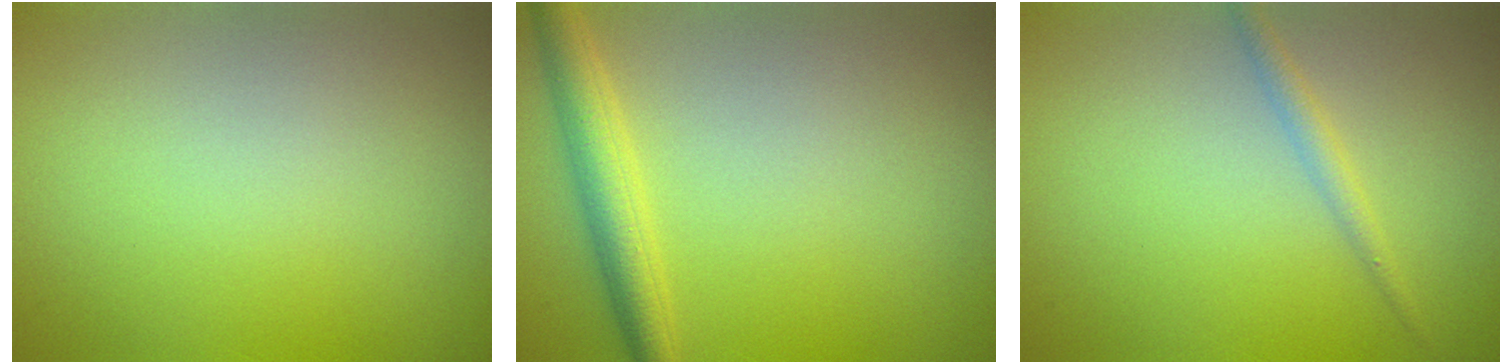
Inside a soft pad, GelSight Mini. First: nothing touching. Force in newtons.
{"total": 3.4, "press": 3.4, "slide": 0.2}
{"total": 1.4, "press": 1.4, "slide": 0.0}